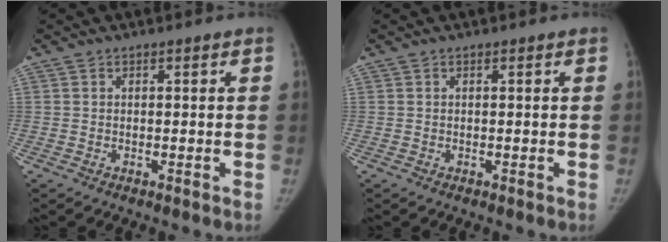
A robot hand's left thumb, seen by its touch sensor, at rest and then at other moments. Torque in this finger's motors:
{"motor_torque": [0.00, 0.00, 0.19, -0.20, 0.00]}